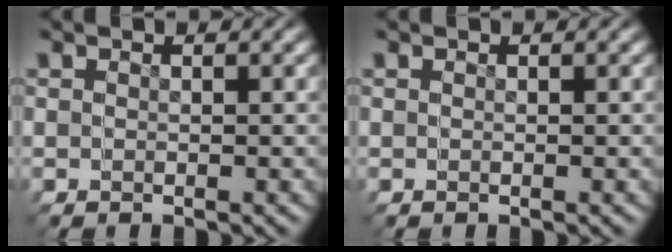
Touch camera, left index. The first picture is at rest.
{"total": 0.0}